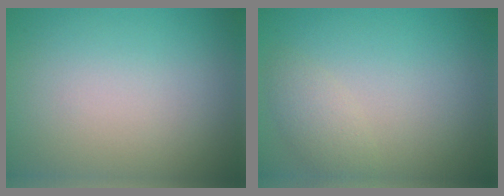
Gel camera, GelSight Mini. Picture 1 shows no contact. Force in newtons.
{"total": 1.9, "press": 1.9, "slide": 0.2}